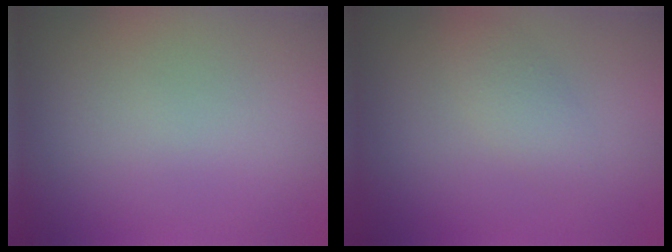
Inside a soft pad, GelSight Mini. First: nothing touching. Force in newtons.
{"total": 1.9, "press": 1.9, "slide": 0.1}